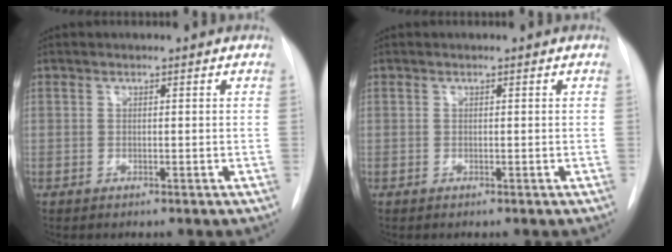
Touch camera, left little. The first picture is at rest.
{"total": 0.0}